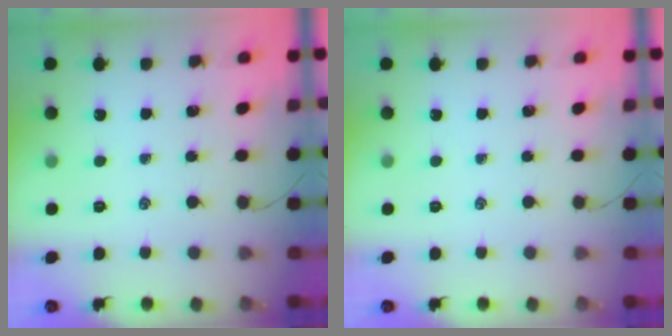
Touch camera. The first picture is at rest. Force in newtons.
{"total": 0.0}